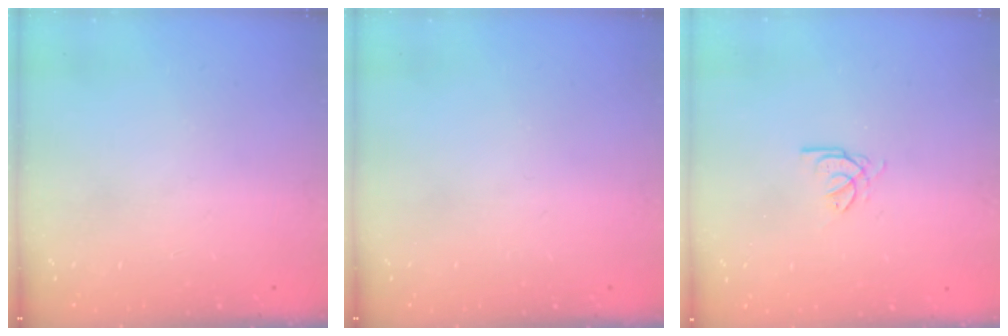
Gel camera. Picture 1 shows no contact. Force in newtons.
{"total": 0.0}
{"total": 2.7, "press": 2.7, "slide": 0.4}